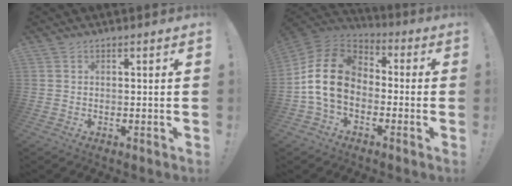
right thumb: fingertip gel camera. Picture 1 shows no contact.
{"total": 16.5, "force": [-0.4, 11.6, 11.7], "torque": [-0.220, 0.022, 0.001]}